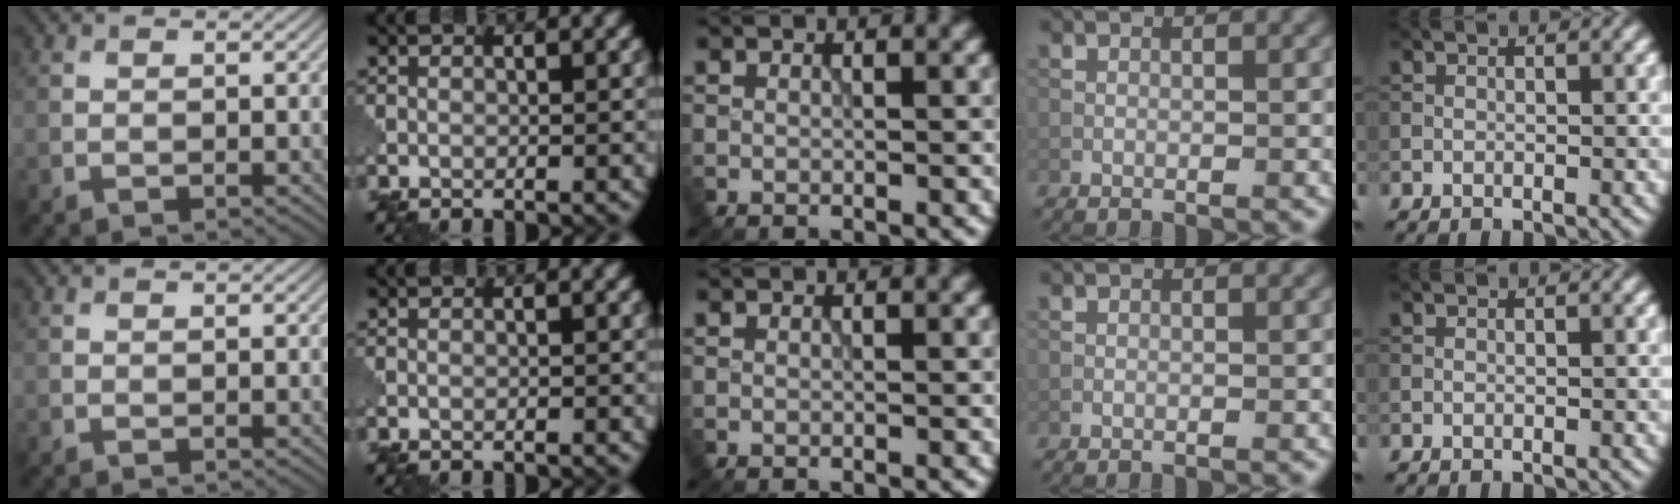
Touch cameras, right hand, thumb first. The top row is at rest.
{}